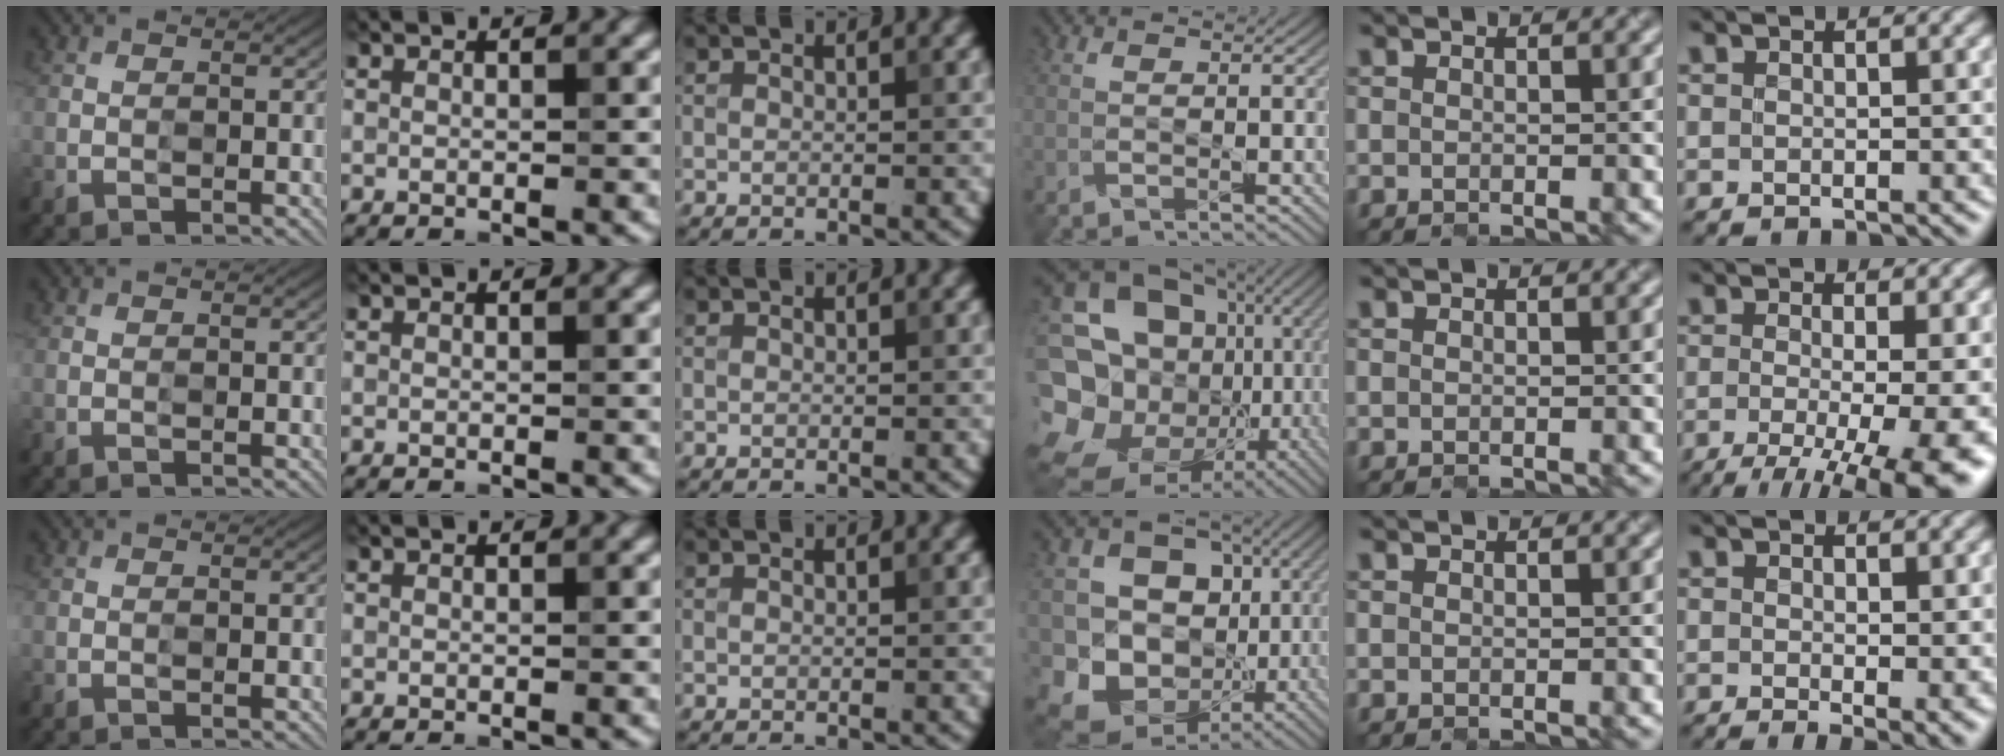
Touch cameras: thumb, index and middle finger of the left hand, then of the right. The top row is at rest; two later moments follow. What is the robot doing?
{"motion": "open", "object": "egg carton"}